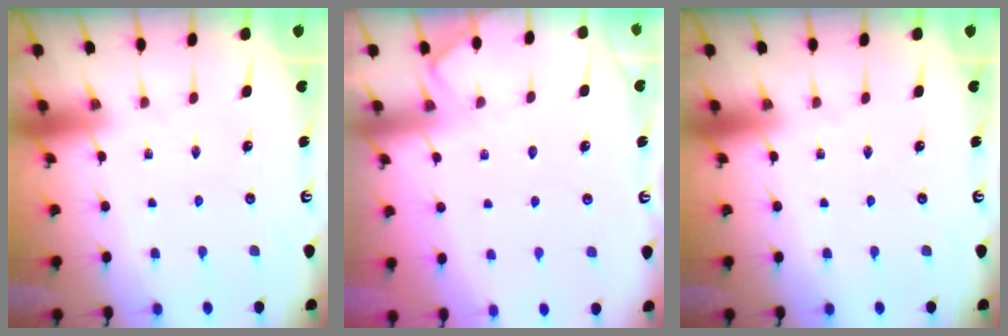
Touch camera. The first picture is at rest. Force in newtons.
{"total": 3.9, "press": 3.9, "slide": 0.4}
{"total": 0.0}